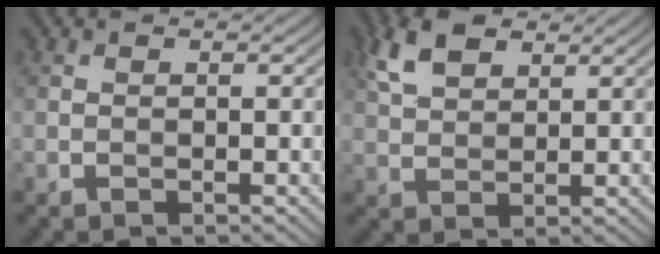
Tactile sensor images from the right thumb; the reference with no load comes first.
{"total": 6.1, "force": [3.5, 3.2, 3.8], "torque": [-0.088, 0.010, 0.068]}